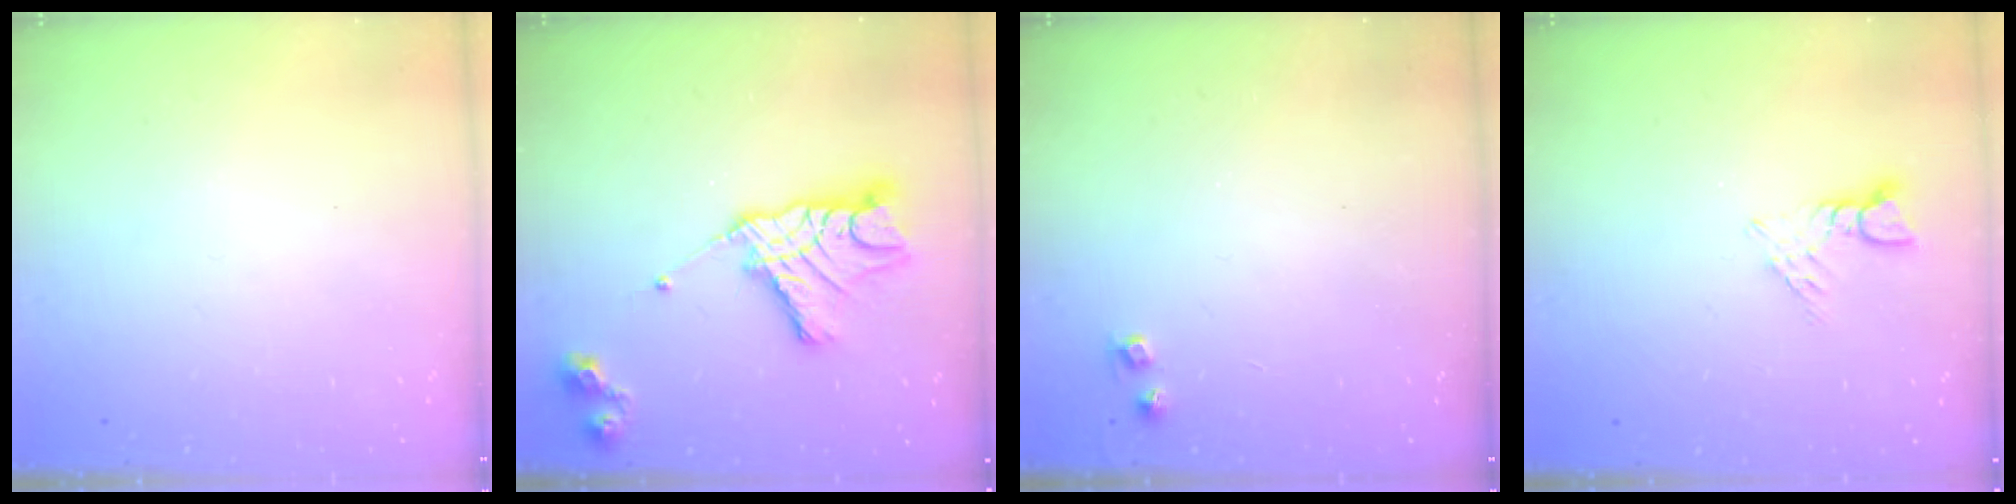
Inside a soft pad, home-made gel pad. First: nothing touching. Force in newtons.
{"total": 15.2, "press": 15.1, "slide": 1.3}
{"total": 3.6, "press": 3.6, "slide": 0.6}
{"total": 2.8, "press": 2.8, "slide": 0.3}